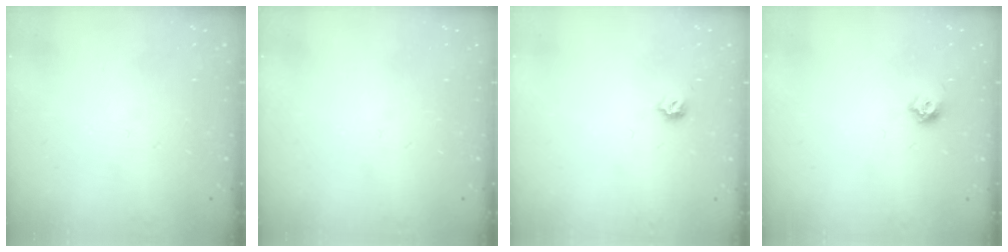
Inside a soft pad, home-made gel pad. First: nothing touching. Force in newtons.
{"total": 0.0}
{"total": 3.7, "press": 3.6, "slide": 0.6}
{"total": 6.0, "press": 5.9, "slide": 0.9}